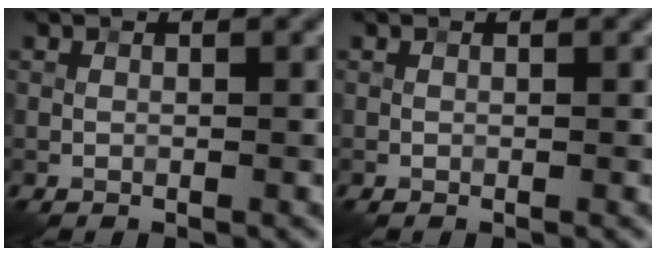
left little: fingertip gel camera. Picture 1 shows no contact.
{"total": 0.0}